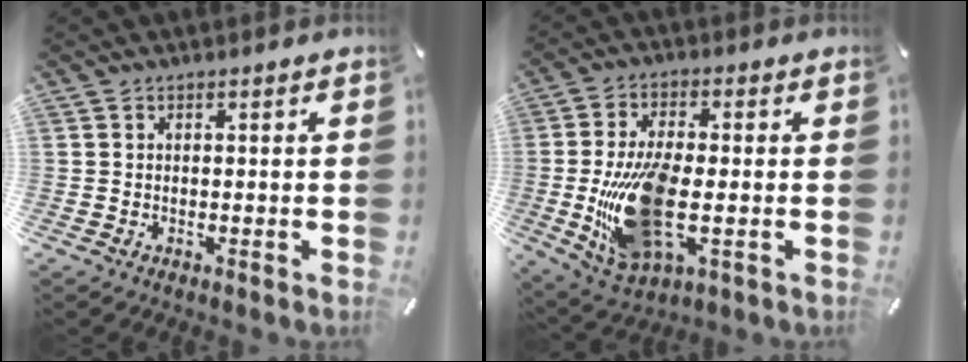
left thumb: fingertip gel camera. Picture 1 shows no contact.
{"total": 17.1, "force": [-2.0, 8.3, 14.8], "torque": [-0.299, -0.015, -0.025]}